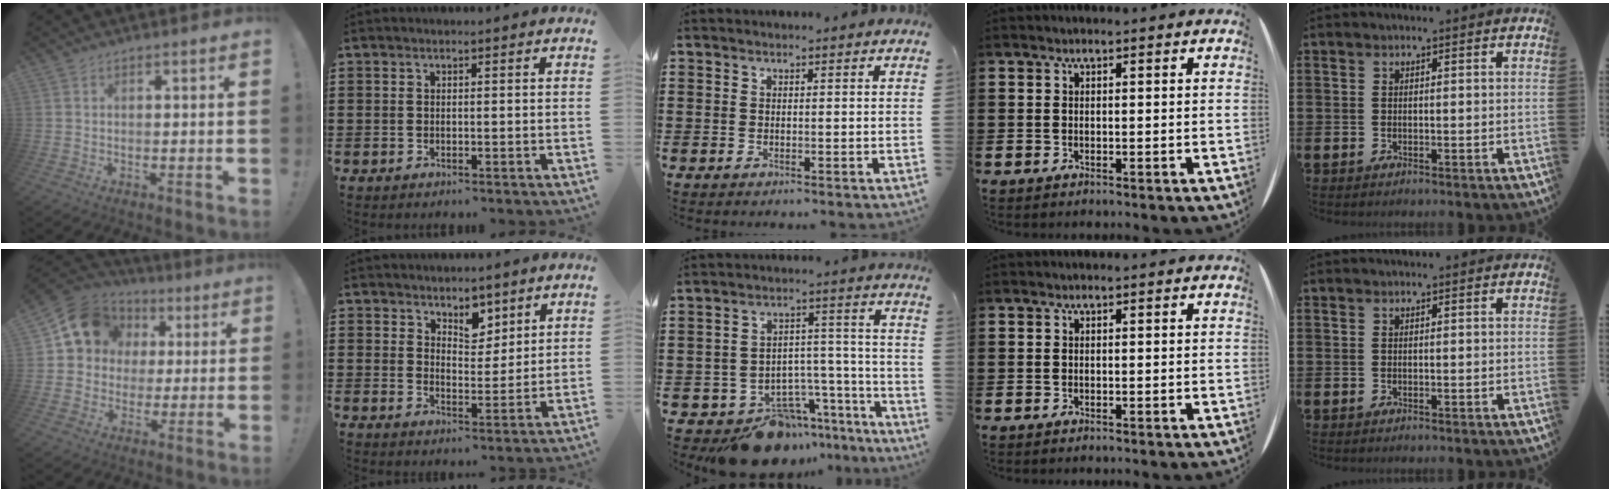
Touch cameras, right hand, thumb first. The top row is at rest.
{"thumb": {"total": 13.6, "force": [4.5, 11.4, 5.9], "torque": [-0.080, -0.013, 0.092]}, "index": {"total": 4.4, "force": [3.6, 2.4, 1.0], "torque": [-0.027, -0.002, 0.065]}, "middle": {"total": 10.9, "force": [-9.4, 4.8, 2.7], "torque": [-0.029, 0.047, -0.165]}}